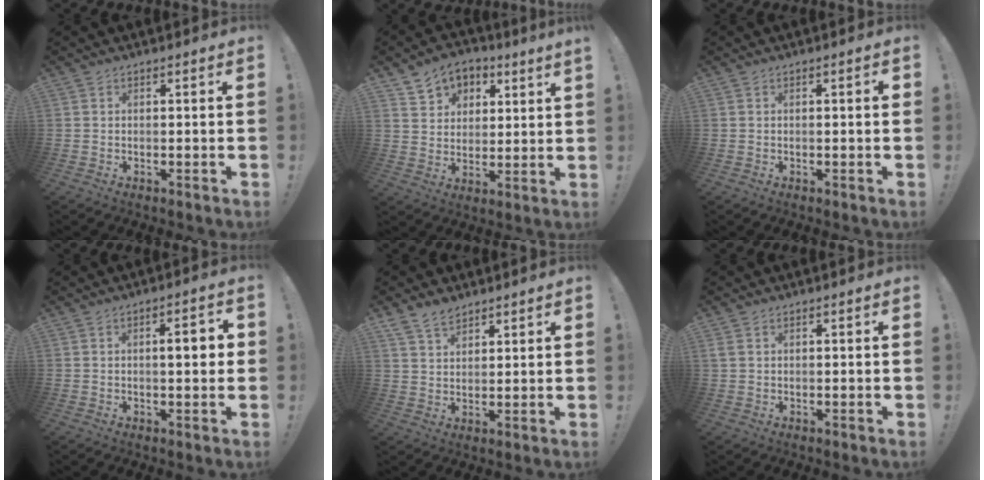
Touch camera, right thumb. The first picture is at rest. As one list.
[{"total": 7.6, "force": [5.4, 5.0, 2.0], "torque": [-0.034, -0.038, 0.103]}, {"total": 1.1, "force": [0.0, 0.0, 1.1], "torque": [-0.010, -0.003, -0.002]}, {"total": 5.4, "force": [0.3, 1.5, 5.1], "torque": [-0.062, -0.003, -0.004]}, {"total": 5.9, "force": [4.8, 2.8, 2.0], "torque": [-0.036, -0.024, 0.093]}, {"total": 1.5, "force": [0.7, 0.9, 0.9], "torque": [-0.020, 0.006, 0.013]}]